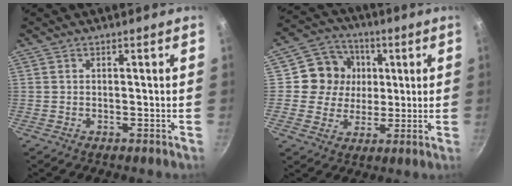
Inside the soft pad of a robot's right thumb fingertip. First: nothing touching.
{"total": 10.8, "force": [1.9, 10.1, 3.4], "torque": [-0.023, 0.006, 0.019]}